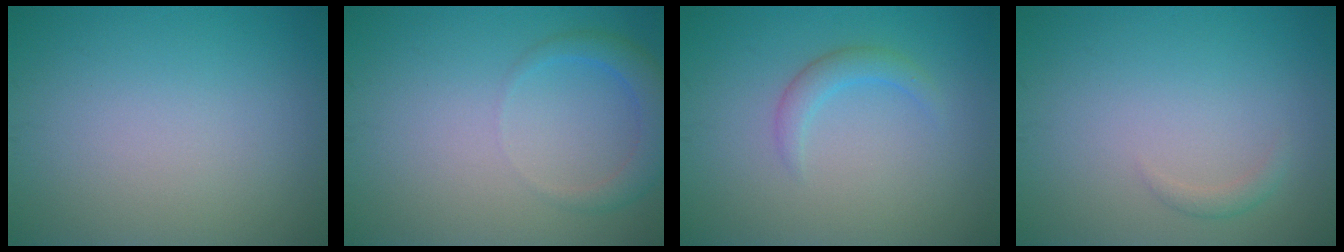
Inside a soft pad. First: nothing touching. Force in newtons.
{"total": 2.7, "press": 2.6, "slide": 0.3}
{"total": 1.8, "press": 1.8, "slide": 0.1}
{"total": 0.9, "press": 0.9, "slide": 0.1}